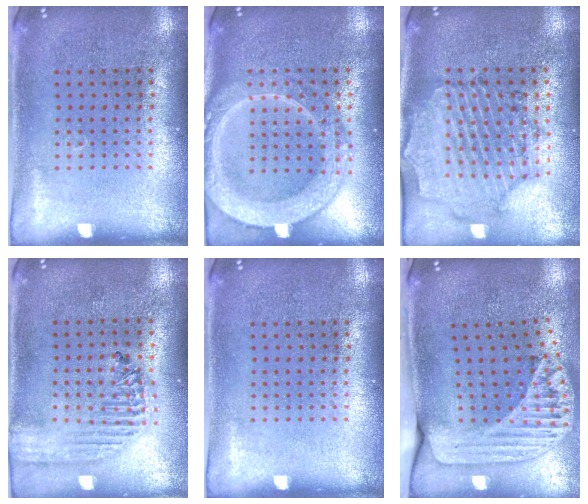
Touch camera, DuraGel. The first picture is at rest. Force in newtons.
{"total": 3.9, "press": 3.9, "slide": 0.5}
{"total": 1.6, "press": 1.6, "slide": 0.3}
{"total": 1.8, "press": 1.7, "slide": 0.7}
{"total": 0.0}
{"total": 2.2, "press": 1.7, "slide": 1.4}